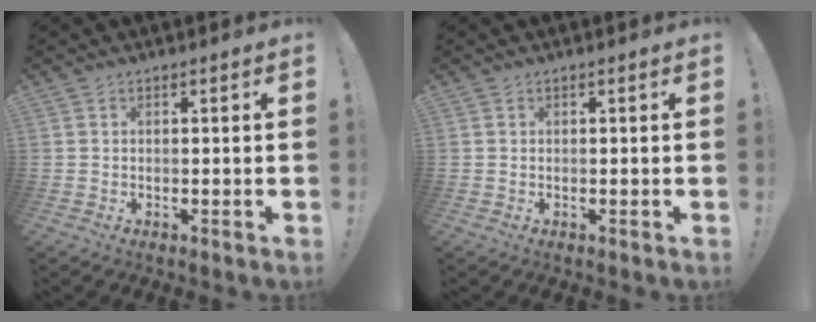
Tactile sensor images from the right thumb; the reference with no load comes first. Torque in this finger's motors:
{"motor_torque": [-0.01, 0.01, 0.00, 0.00, 0.00]}